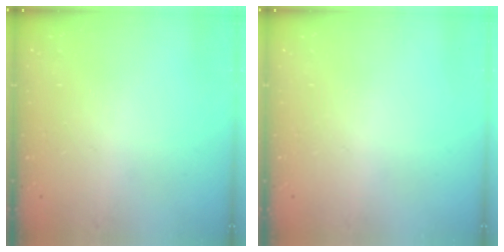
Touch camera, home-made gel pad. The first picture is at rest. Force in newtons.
{"total": 0.0}